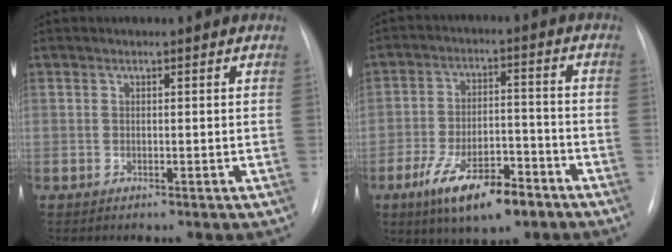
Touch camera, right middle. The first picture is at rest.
{"total": 11.9, "force": [-7.2, 4.1, 8.6], "torque": [-0.157, -0.003, -0.117]}